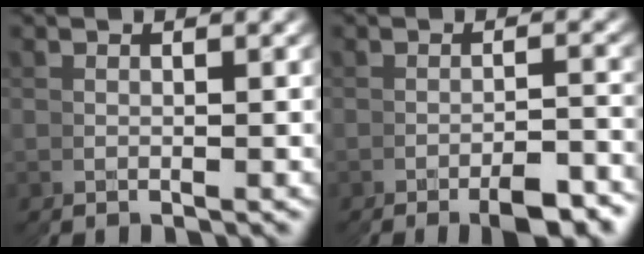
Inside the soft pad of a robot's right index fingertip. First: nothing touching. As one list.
[{"total": 3.4, "force": [-3.2, -0.4, 1.3], "torque": [-0.007, 0.006, -0.053]}]